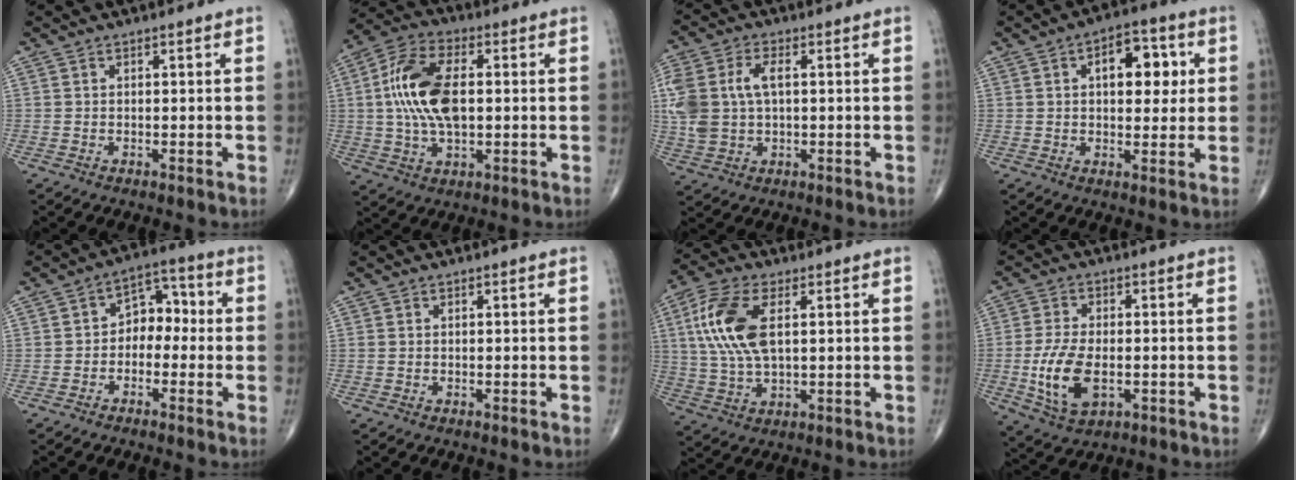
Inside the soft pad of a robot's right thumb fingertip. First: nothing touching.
{"total": 14.3, "force": [1.1, 7.4, 12.2], "torque": [-0.247, 0.014, 0.017]}
{"total": 11.3, "force": [1.3, 6.7, 8.9], "torque": [-0.214, 0.014, 0.031]}
{"total": 10.1, "force": [2.4, 5.7, 8.0], "torque": [-0.077, 0.006, 0.030]}
{"total": 6.6, "force": [-1.1, 4.8, 4.4], "torque": [-0.035, 0.038, -0.035]}
{"total": 0.0}
{"total": 12.0, "force": [2.8, 5.7, 10.2], "torque": [-0.228, 0.001, 0.056]}
{"total": 10.3, "force": [-2.1, 5.6, 8.4], "torque": [-0.166, -0.004, -0.031]}